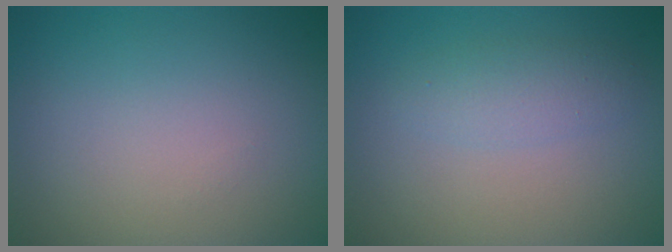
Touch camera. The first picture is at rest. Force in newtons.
{"total": 1.0, "press": 1.0, "slide": 0.0}